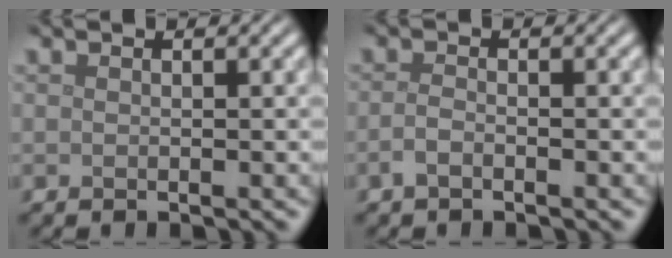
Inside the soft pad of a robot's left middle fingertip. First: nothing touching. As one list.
[{"total": 1.1, "force": [-0.7, 0.4, 0.8], "torque": [-0.019, 0.001, -0.016]}]